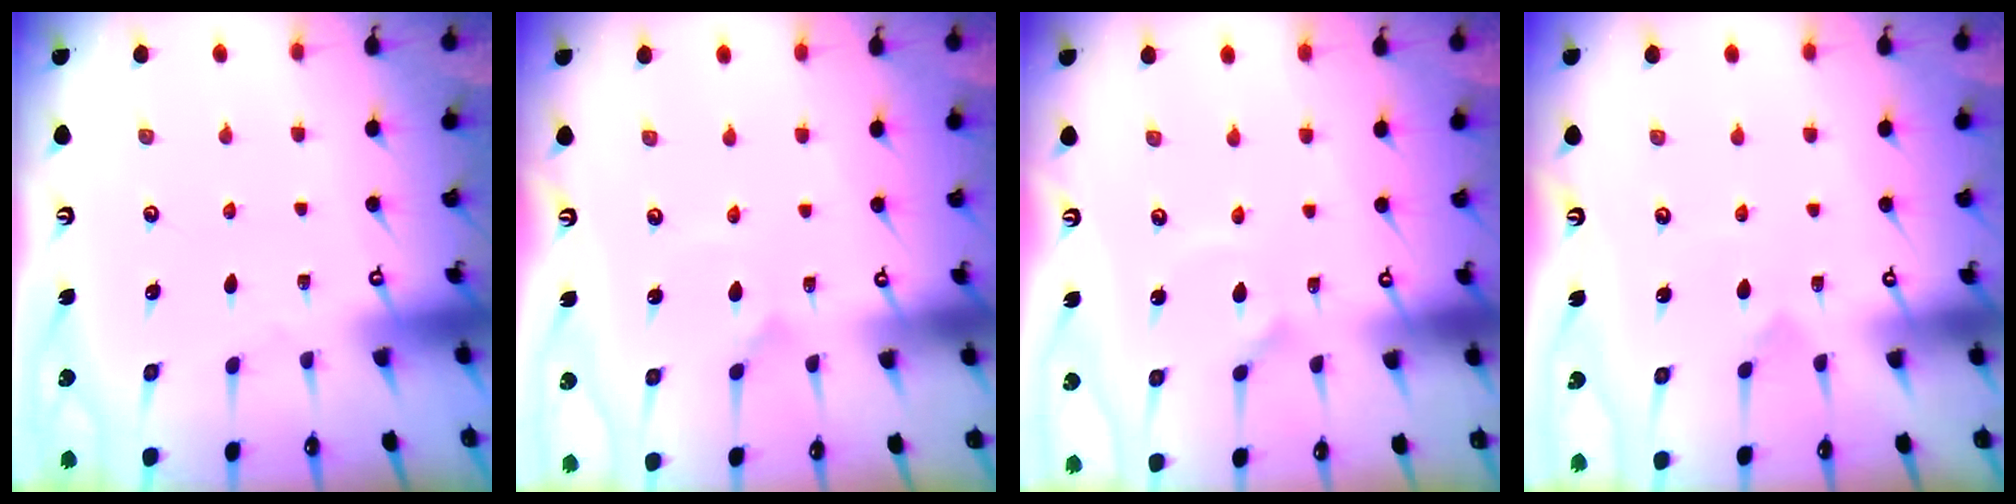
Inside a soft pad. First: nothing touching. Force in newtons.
{"total": 1.5, "press": 1.5, "slide": 0.0}
{"total": 2.1, "press": 2.1, "slide": 0.0}
{"total": 3.0, "press": 3.0, "slide": 0.2}